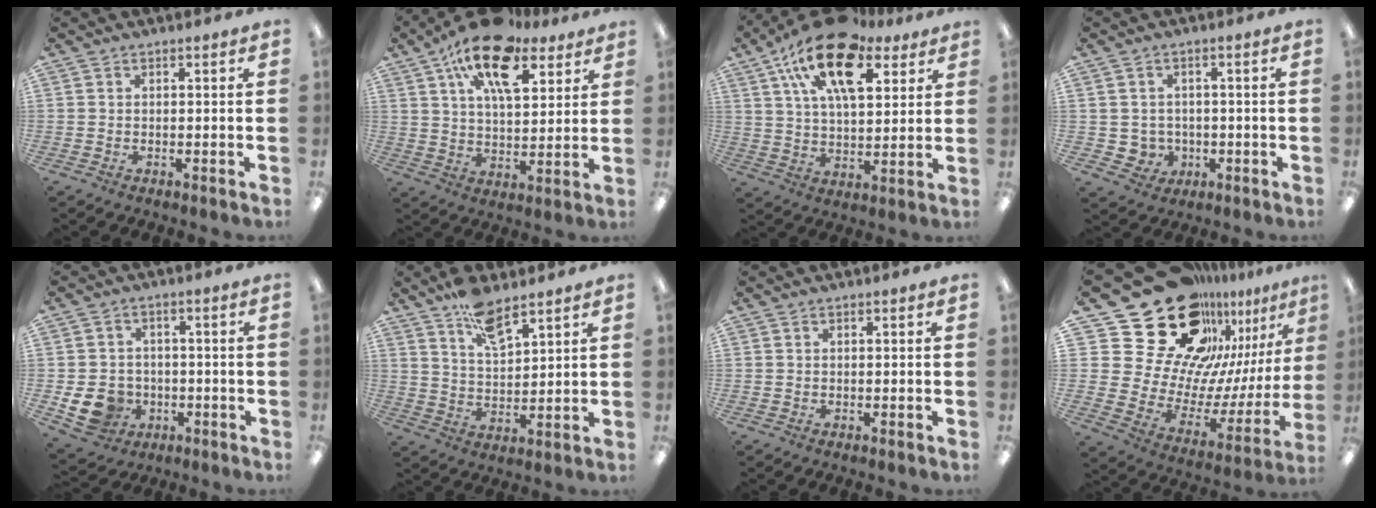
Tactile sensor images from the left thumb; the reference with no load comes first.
{"total": 18.6, "force": [11.2, 8.8, 12.0], "torque": [-0.196, -0.044, 0.190]}
{"total": 20.6, "force": [11.4, 10.1, 13.8], "torque": [-0.242, -0.048, 0.196]}
{"total": 3.9, "force": [-0.3, 3.8, 0.8], "torque": [-0.013, 0.003, -0.004]}
{"total": 8.9, "force": [-2.9, 7.6, 3.7], "torque": [-0.096, 0.013, -0.049]}
{"total": 9.5, "force": [7.1, 3.5, 5.3], "torque": [-0.090, -0.038, 0.125]}
{"total": 0.0}
{"total": 31.3, "force": [22.2, 17.2, 14.0], "torque": [-0.236, -0.178, 0.432]}